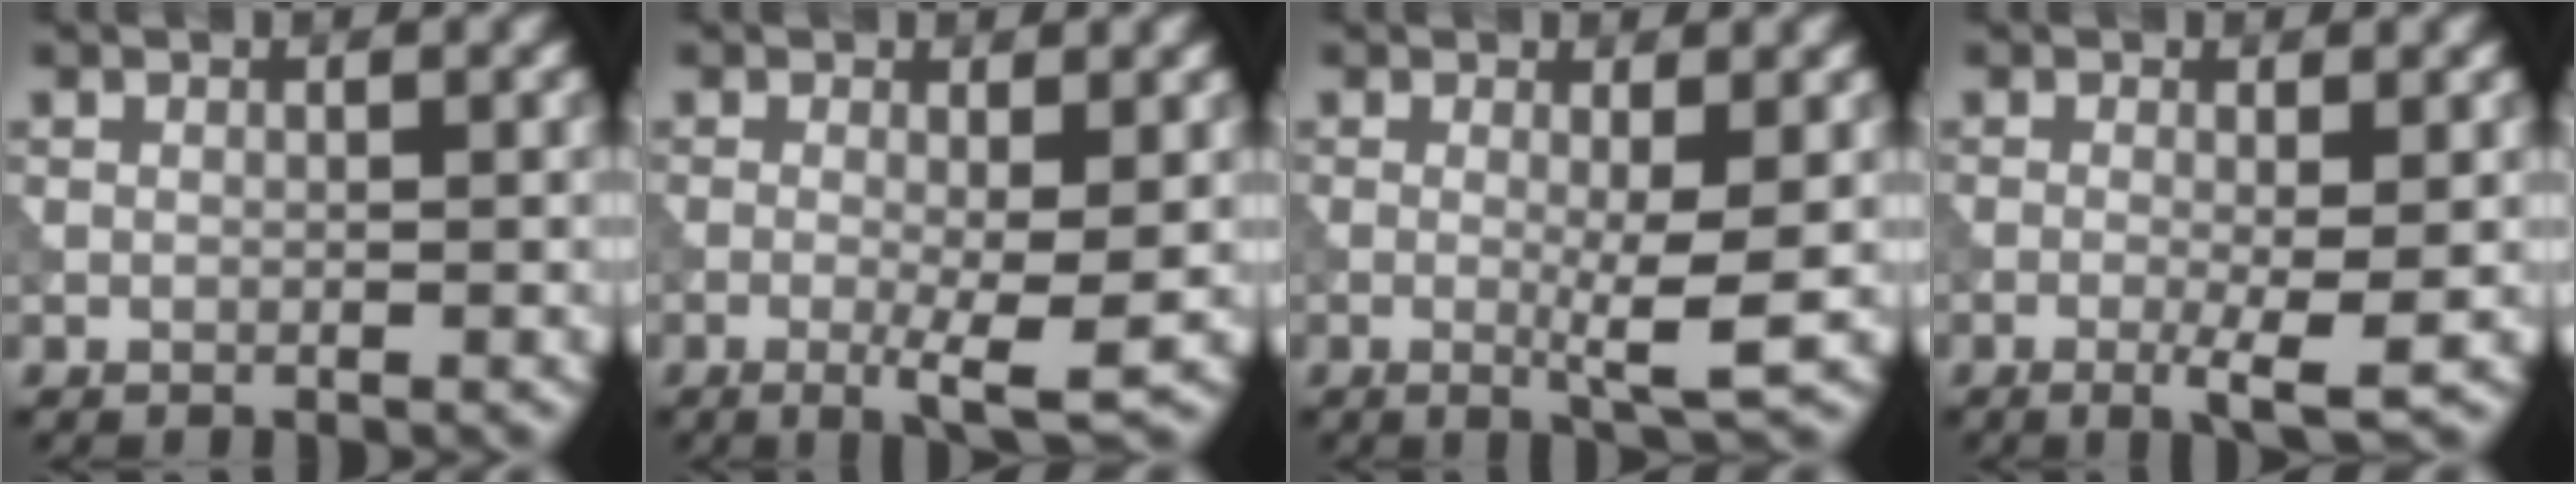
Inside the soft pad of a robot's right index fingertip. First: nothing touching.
{"total": 3.7, "force": [-0.6, 0.5, 3.6], "torque": [-0.064, -0.011, -0.009]}
{"total": 3.3, "force": [-0.1, 0.3, 3.3], "torque": [-0.055, -0.012, -0.003]}
{"total": 3.2, "force": [-0.8, 0.4, 3.0], "torque": [-0.056, -0.009, -0.014]}